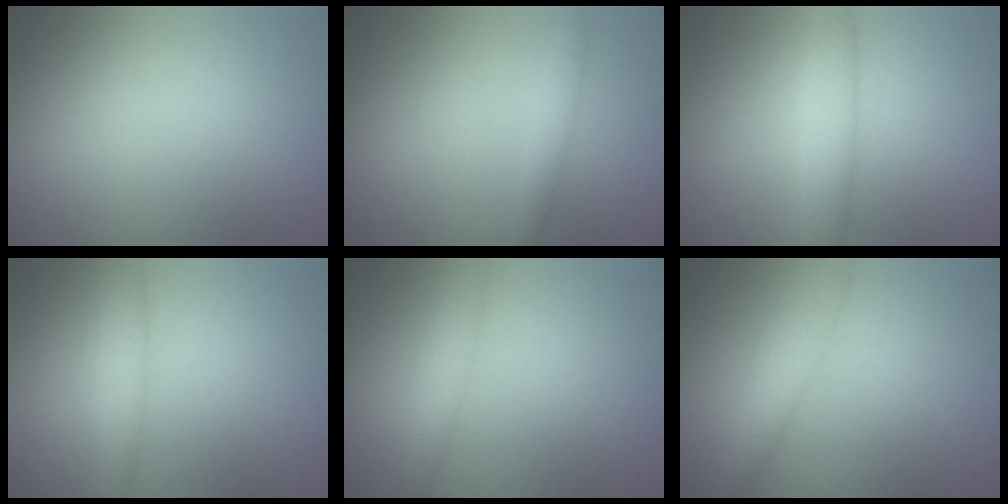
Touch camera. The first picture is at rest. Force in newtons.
{"total": 1.2, "press": 1.2, "slide": 0.1}
{"total": 2.9, "press": 2.9, "slide": 0.1}
{"total": 1.7, "press": 1.6, "slide": 0.2}
{"total": 1.8, "press": 1.8, "slide": 0.0}
{"total": 2.5, "press": 2.5, "slide": 0.1}